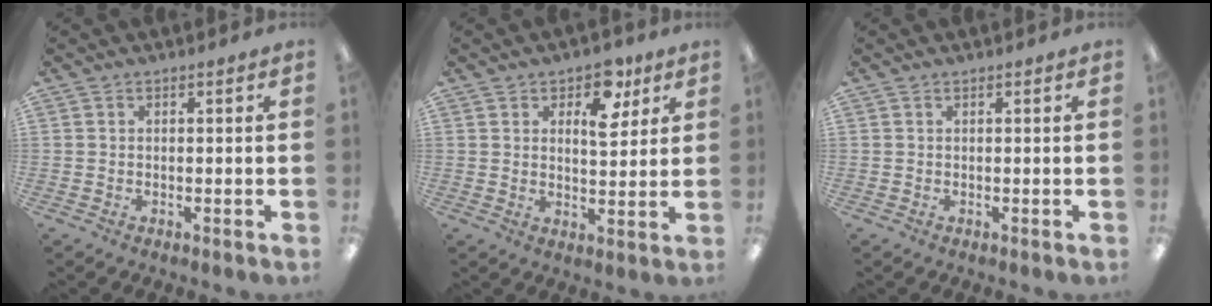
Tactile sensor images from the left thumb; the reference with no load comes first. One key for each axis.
{"total": 9.4, "fx": 5.0, "fy": 5.1, "fz": 6.0, "tx": -0.073, "ty": -0.016, "tz": 0.083}
{"total": 0.0}